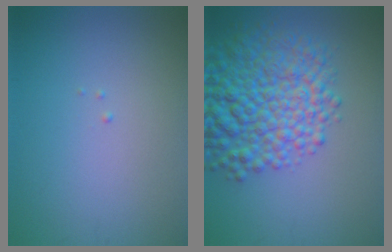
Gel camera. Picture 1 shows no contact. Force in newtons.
{"total": 9.1, "press": 9.1, "slide": 0.4}